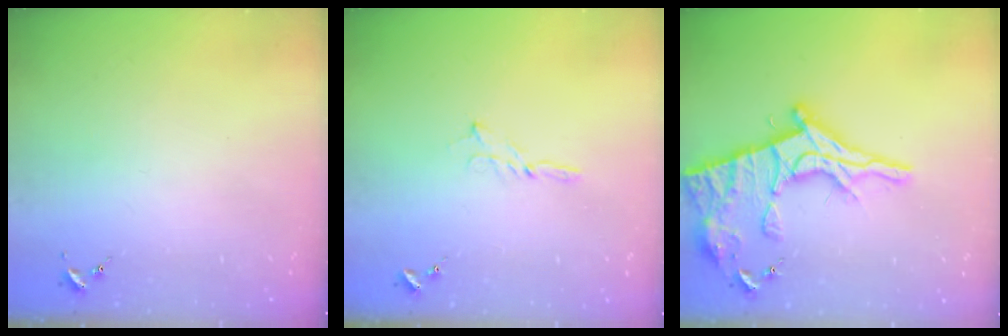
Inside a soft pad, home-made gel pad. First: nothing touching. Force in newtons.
{"total": 2.1, "press": 2.1, "slide": 0.2}
{"total": 21.9, "press": 21.8, "slide": 2.0}